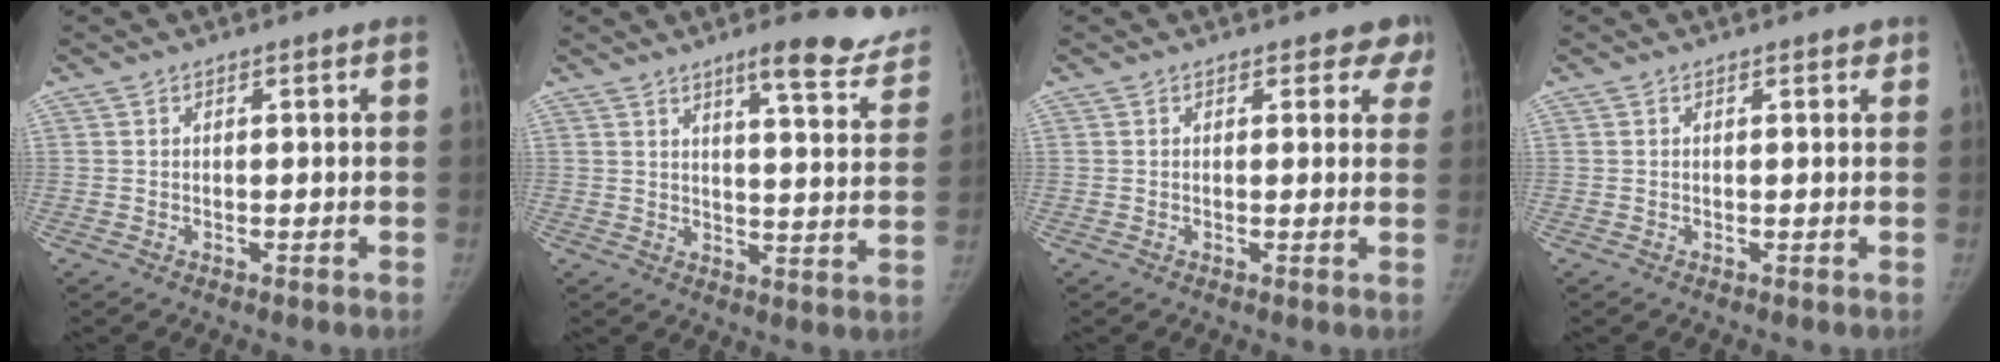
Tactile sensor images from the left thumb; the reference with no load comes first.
{"total": 13.5, "force": [10.2, 2.8, 8.5], "torque": [-0.074, -0.060, 0.124]}
{"total": 4.0, "force": [3.1, 2.2, 1.2], "torque": [0.024, -0.011, 0.020]}
{"total": 1.0, "force": [0.7, 0.4, 0.5], "torque": [-0.007, -0.003, 0.008]}